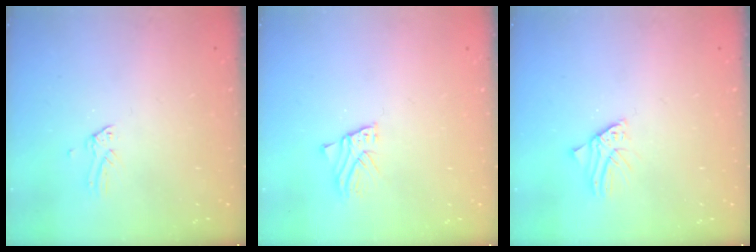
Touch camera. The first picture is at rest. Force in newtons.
{"total": 2.2, "press": 2.2, "slide": 0.2}
{"total": 1.6, "press": 1.6, "slide": 0.2}